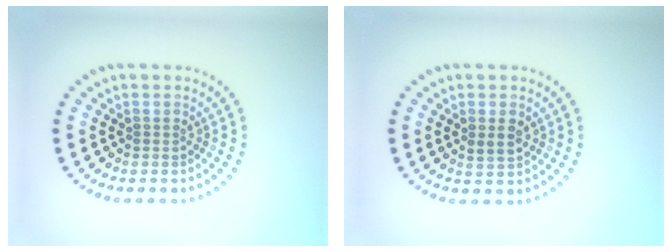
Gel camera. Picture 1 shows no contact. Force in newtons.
{"total": 1.8, "press": 1.7, "slide": 0.4}